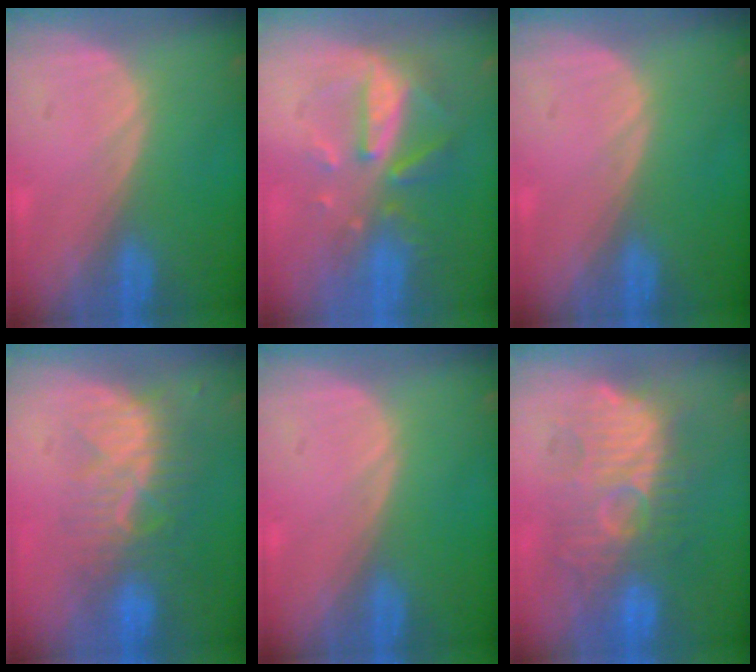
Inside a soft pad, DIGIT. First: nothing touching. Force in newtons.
{"total": 8.0, "press": 7.3, "slide": 3.3}
{"total": 0.0}
{"total": 8.4, "press": 7.6, "slide": 3.5}
{"total": 0.0}
{"total": 10.3, "press": 10.3, "slide": 0.6}